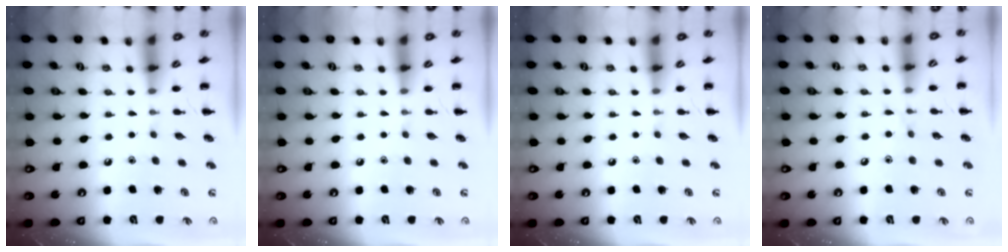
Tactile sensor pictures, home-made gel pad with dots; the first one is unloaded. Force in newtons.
{"total": 0.0}
{"total": 0.0}
{"total": 5.0, "press": 4.7, "slide": 1.9}